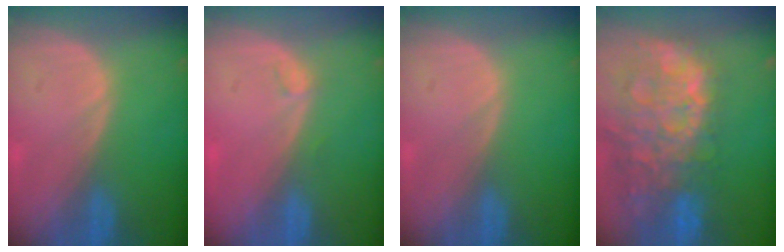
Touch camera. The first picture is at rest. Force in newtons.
{"total": 1.0, "press": 0.9, "slide": 0.3}
{"total": 0.0}
{"total": 14.3, "press": 11.6, "slide": 8.3}